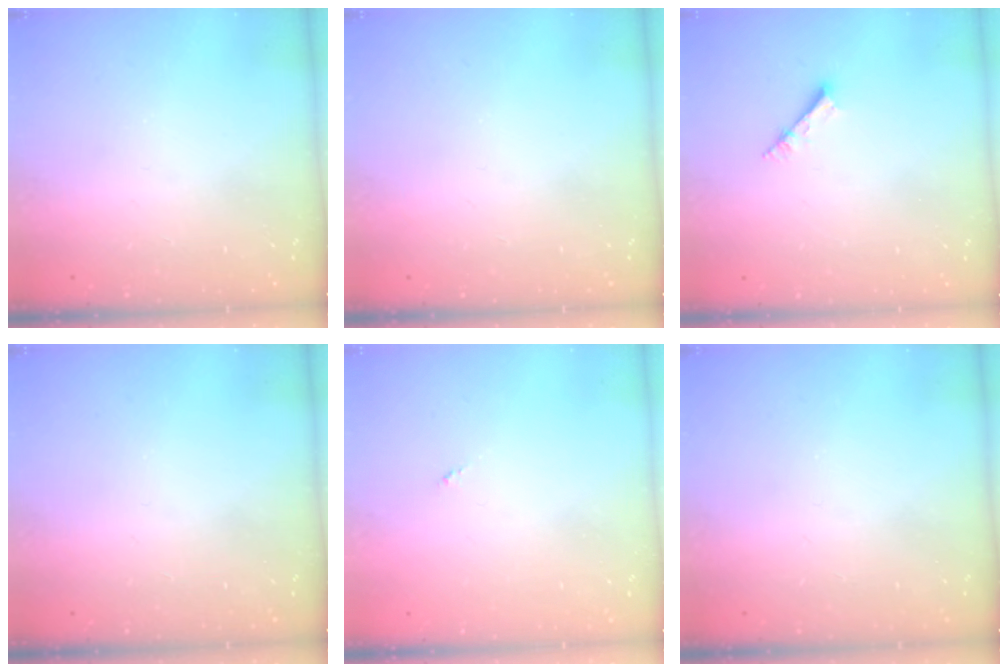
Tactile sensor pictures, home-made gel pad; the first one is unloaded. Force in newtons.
{"total": 0.0}
{"total": 2.7, "press": 2.7, "slide": 0.3}
{"total": 0.0}
{"total": 0.0}
{"total": 0.0}